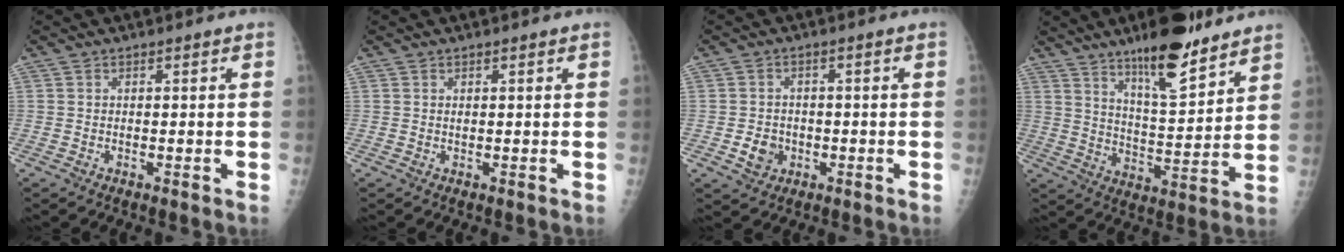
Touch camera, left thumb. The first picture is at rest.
{"total": 1.0, "force": [0.4, 0.3, 0.9], "torque": [-0.016, 0.006, 0.007]}
{"total": 4.2, "force": [-1.6, 3.6, 1.4], "torque": [-0.007, 0.008, -0.021]}
{"total": 15.1, "force": [10.7, 3.8, 10.0], "torque": [-0.138, -0.068, 0.177]}